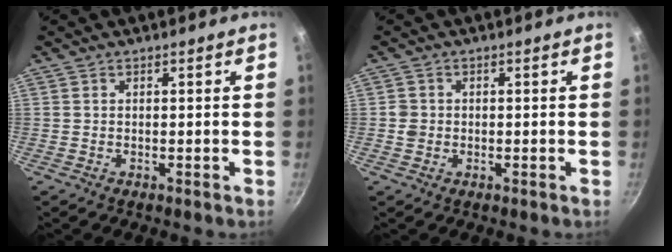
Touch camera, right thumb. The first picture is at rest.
{"total": 2.0, "force": [-0.2, 1.9, 0.7], "torque": [-0.006, 0.008, -0.005]}